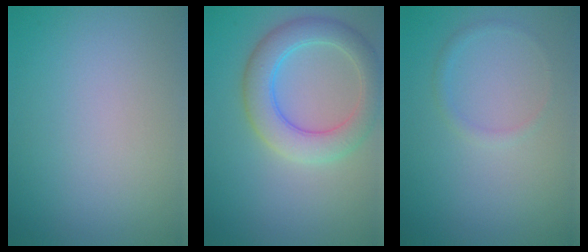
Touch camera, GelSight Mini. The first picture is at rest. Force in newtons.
{"total": 5.3, "press": 5.3, "slide": 0.3}
{"total": 0.9, "press": 0.9, "slide": 0.1}